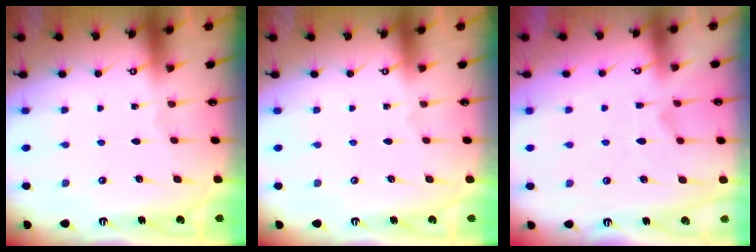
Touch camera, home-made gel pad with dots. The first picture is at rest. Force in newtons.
{"total": 0.0}
{"total": 1.4, "press": 0.5, "slide": 1.3}